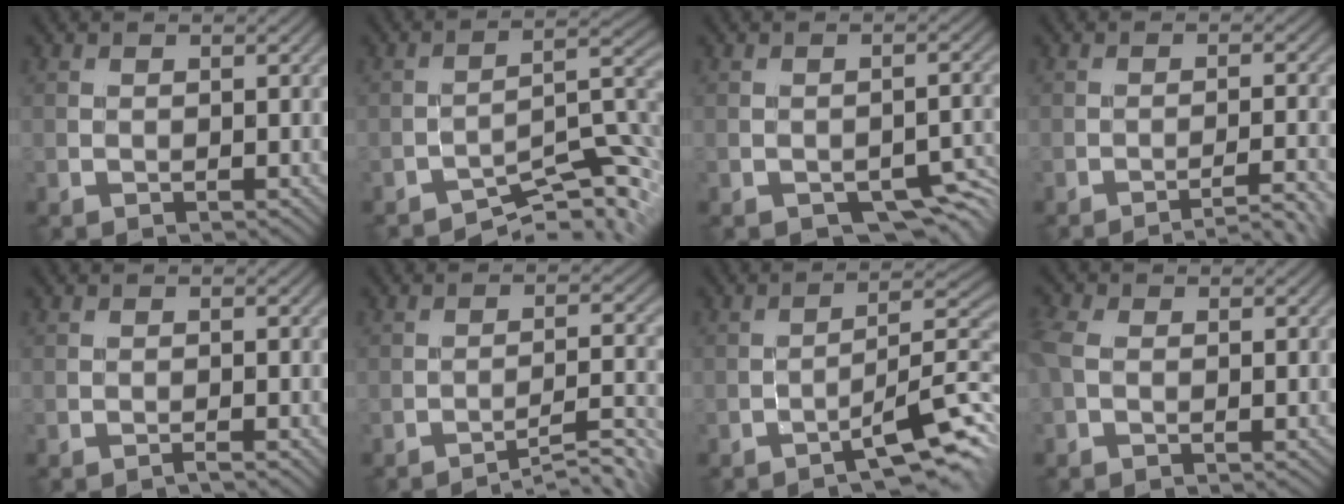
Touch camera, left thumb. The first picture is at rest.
{"total": 9.1, "force": [-7.5, 1.5, 5.0], "torque": [-0.074, 0.013, -0.123]}
{"total": 4.6, "force": [-2.9, 2.1, 2.9], "torque": [-0.032, -0.004, -0.034]}
{"total": 4.8, "force": [-3.7, 0.4, 3.1], "torque": [-0.045, 0.016, -0.065]}
{"total": 0.8, "force": [-0.5, 0.0, 0.5], "torque": [-0.005, 0.005, -0.016]}
{"total": 6.4, "force": [-5.0, 0.6, 4.0], "torque": [-0.067, 0.020, -0.076]}
{"total": 8.8, "force": [-5.5, 1.5, 6.8], "torque": [-0.102, 0.013, -0.083]}
{"total": 3.2, "force": [-0.6, 1.8, 2.6], "torque": [-0.069, 0.002, -0.022]}